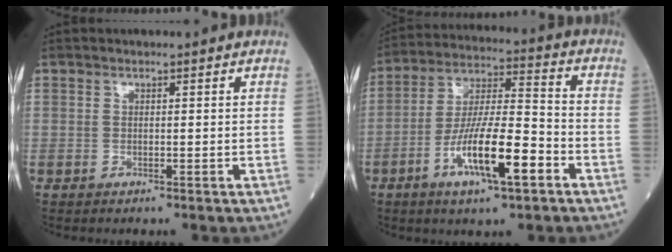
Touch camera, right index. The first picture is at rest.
{"total": 13.2, "force": [-5.6, 2.2, 11.8], "torque": [-0.219, -0.004, -0.101]}